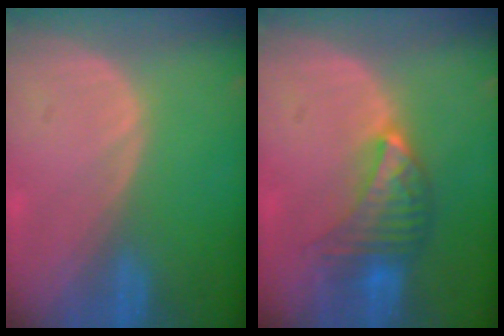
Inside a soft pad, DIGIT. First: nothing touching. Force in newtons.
{"total": 6.8, "press": 6.4, "slide": 2.3}